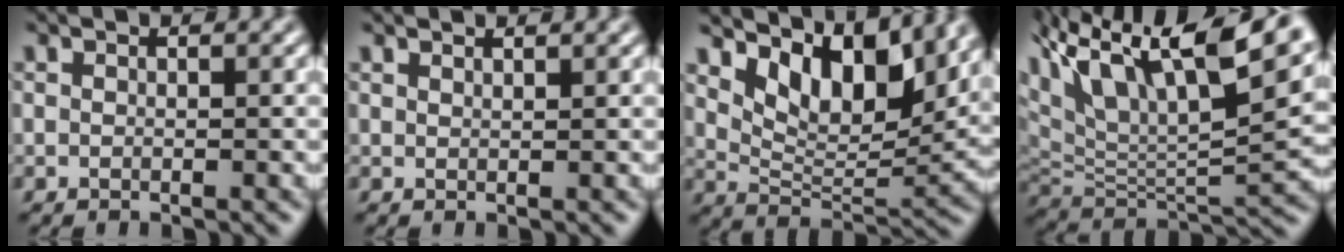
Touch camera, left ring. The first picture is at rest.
{"total": 1.1, "force": [1.0, 0.2, 0.3], "torque": [-0.003, 0.006, 0.008]}
{"total": 9.3, "force": [5.4, 4.2, 6.3], "torque": [-0.106, 0.009, 0.098]}
{"total": 15.0, "force": [8.4, 5.4, 11.2], "torque": [-0.217, 0.054, 0.143]}